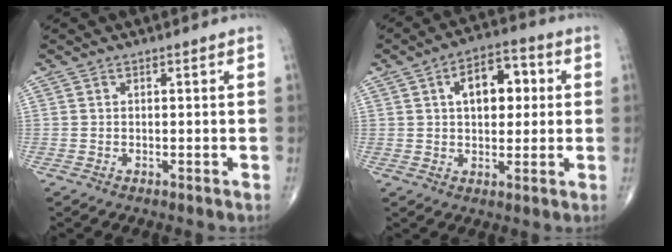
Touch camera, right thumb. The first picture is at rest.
{"total": 10.4, "force": [2.4, 6.0, 8.2], "torque": [-0.094, 0.014, 0.031]}